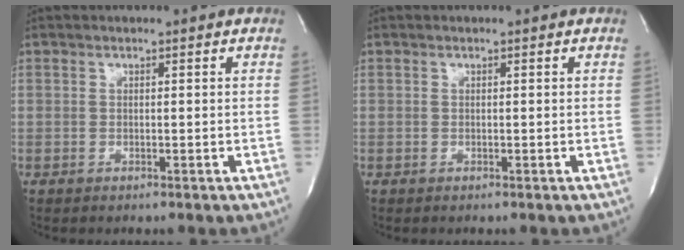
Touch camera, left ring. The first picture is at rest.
{"total": 0.0}